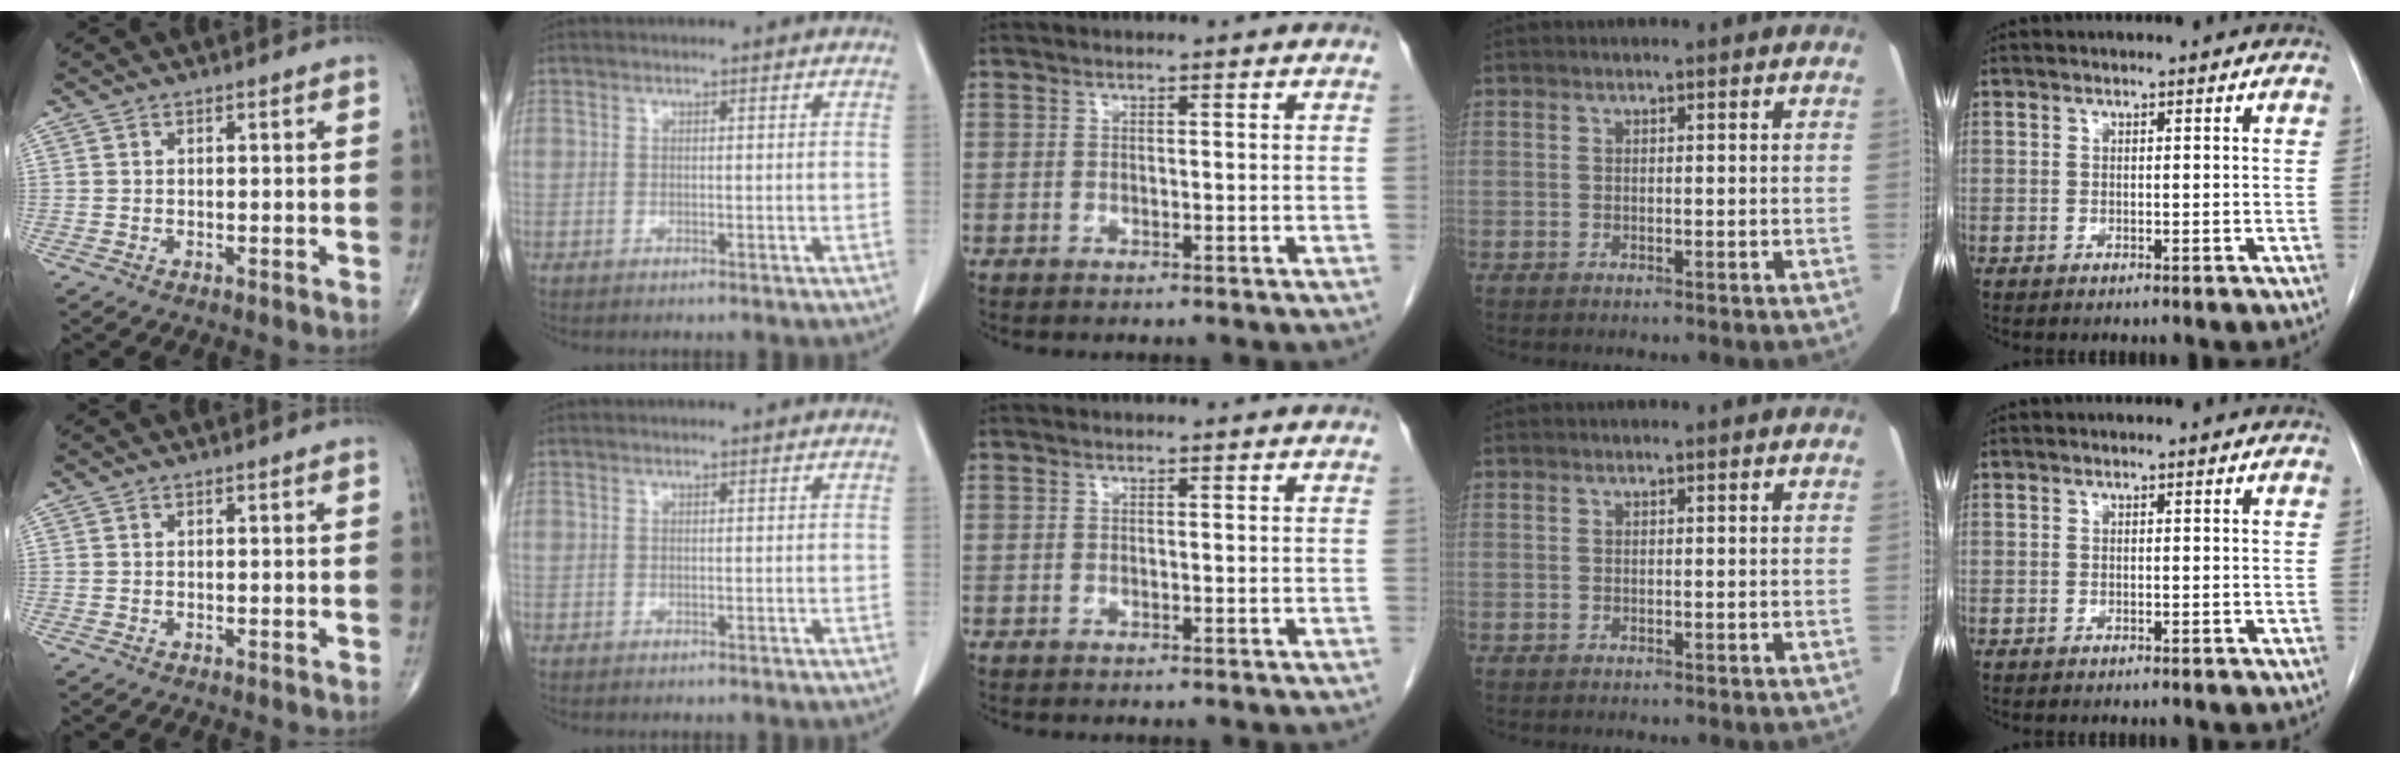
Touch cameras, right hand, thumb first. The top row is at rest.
{}